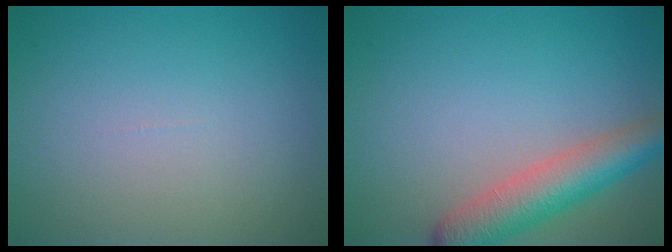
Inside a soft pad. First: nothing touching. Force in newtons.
{"total": 5.3, "press": 5.3, "slide": 0.3}